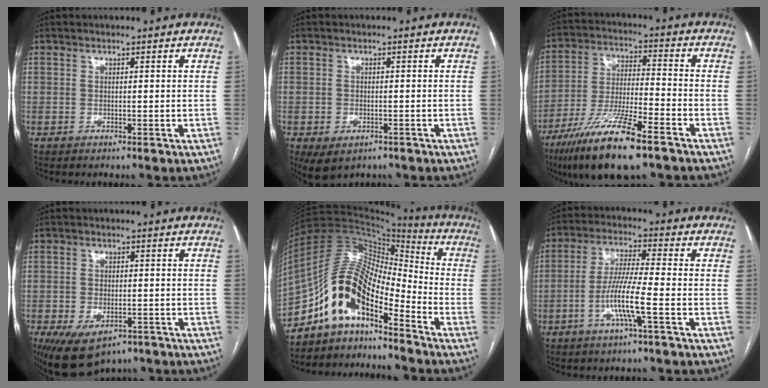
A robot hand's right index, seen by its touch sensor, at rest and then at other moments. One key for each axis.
{"total": 4.5, "fx": -2.5, "fy": 2.8, "fz": 2.5, "tx": -0.046, "ty": -0.007, "tz": -0.027}
{"total": 15.9, "fx": -10.1, "fy": 2.1, "fz": 12.1, "tx": -0.246, "ty": -0.035, "tz": -0.182}
{"total": 8.3, "fx": -5.1, "fy": 4.4, "fz": 4.8, "tx": -0.081, "ty": -0.004, "tz": -0.073}
{"total": 13.8, "fx": -9.6, "fy": 4.5, "fz": 8.8, "tx": -0.164, "ty": 0.046, "tz": -0.171}
{"total": 8.6, "fx": -2.9, "fy": -0.1, "fz": 8.1, "tx": -0.161, "ty": -0.004, "tz": -0.059}